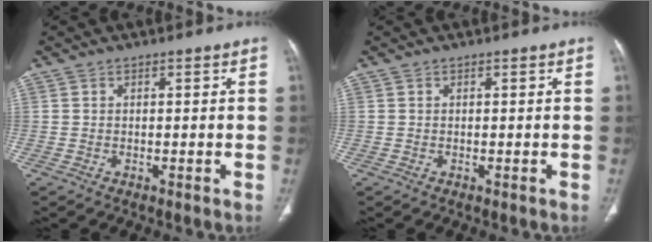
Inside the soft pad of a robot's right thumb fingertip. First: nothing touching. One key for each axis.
{"total": 0.0}